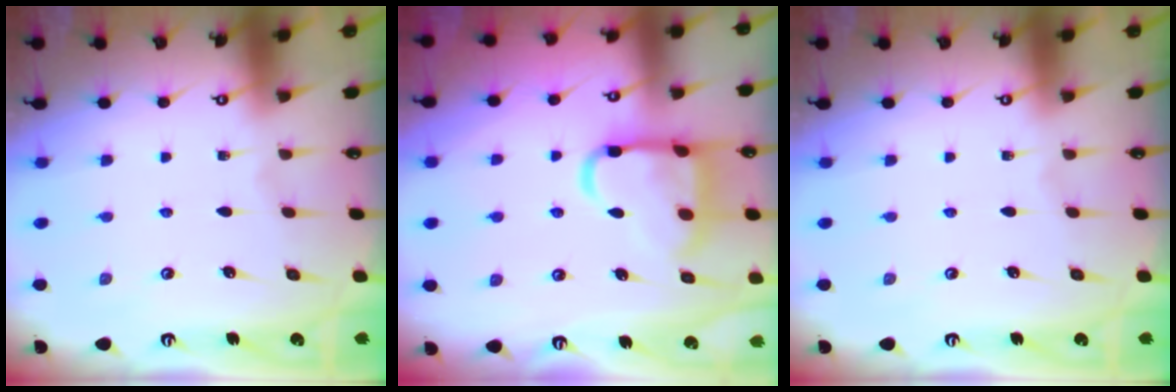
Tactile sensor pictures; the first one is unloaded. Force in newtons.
{"total": 14.1, "press": 14.0, "slide": 1.6}
{"total": 0.0}